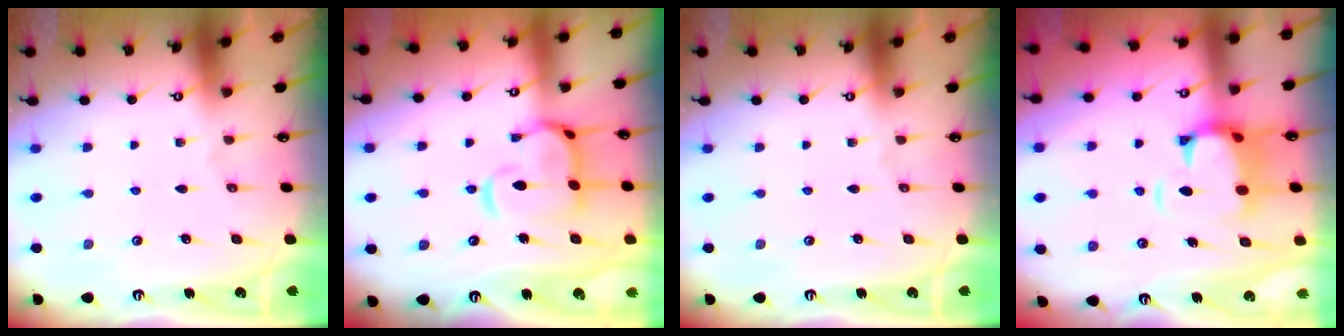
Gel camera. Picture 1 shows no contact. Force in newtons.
{"total": 8.0, "press": 7.9, "slide": 1.3}
{"total": 0.0}
{"total": 4.6, "press": 4.4, "slide": 1.6}